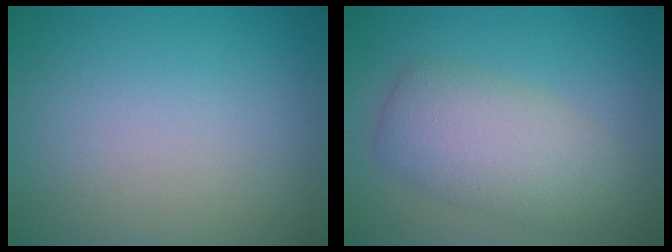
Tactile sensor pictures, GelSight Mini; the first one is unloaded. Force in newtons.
{"total": 5.3, "press": 5.3, "slide": 0.1}